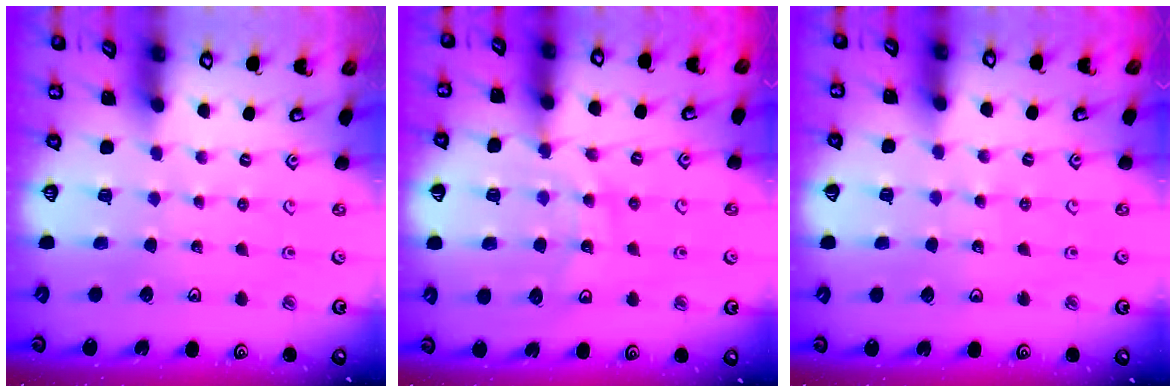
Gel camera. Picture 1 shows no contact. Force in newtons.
{"total": 12.5, "press": 12.2, "slide": 2.6}
{"total": 3.9, "press": 3.9, "slide": 0.4}